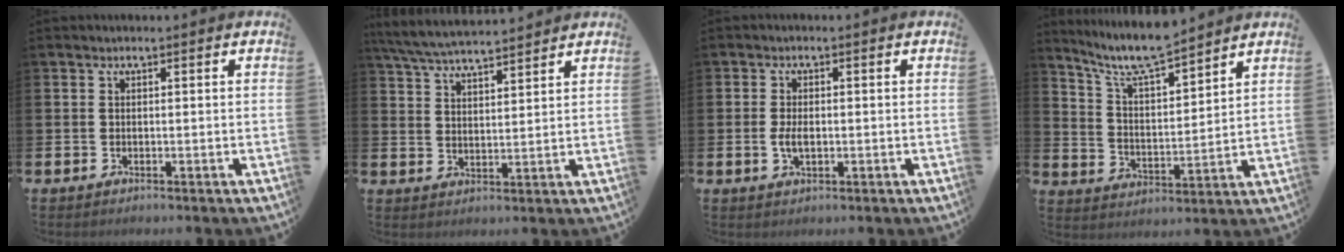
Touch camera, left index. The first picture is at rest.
{"total": 6.2, "force": [6.0, 0.4, 1.5], "torque": [-0.050, -0.028, 0.108]}
{"total": 2.7, "force": [-0.3, 1.4, 2.3], "torque": [-0.041, 0.003, -0.006]}
{"total": 8.6, "force": [7.9, 0.9, 3.1], "torque": [-0.092, -0.042, 0.143]}